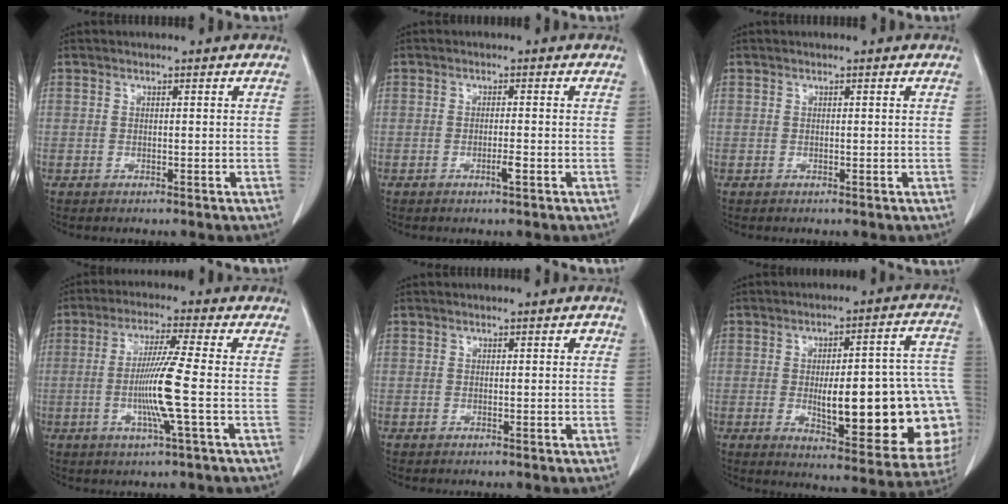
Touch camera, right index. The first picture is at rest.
{"total": 1.7, "force": [-0.7, 0.0, 1.6], "torque": [-0.031, -0.003, -0.013]}
{"total": 0.0}
{"total": 8.9, "force": [-1.5, -1.3, 8.7], "torque": [-0.169, -0.011, -0.030]}
{"total": 0.6, "force": [0.2, 0.4, 0.5], "torque": [-0.005, 0.005, 0.002]}
{"total": 24.4, "force": [-3.6, 6.4, 23.3], "torque": [-0.222, 0.024, -0.022]}